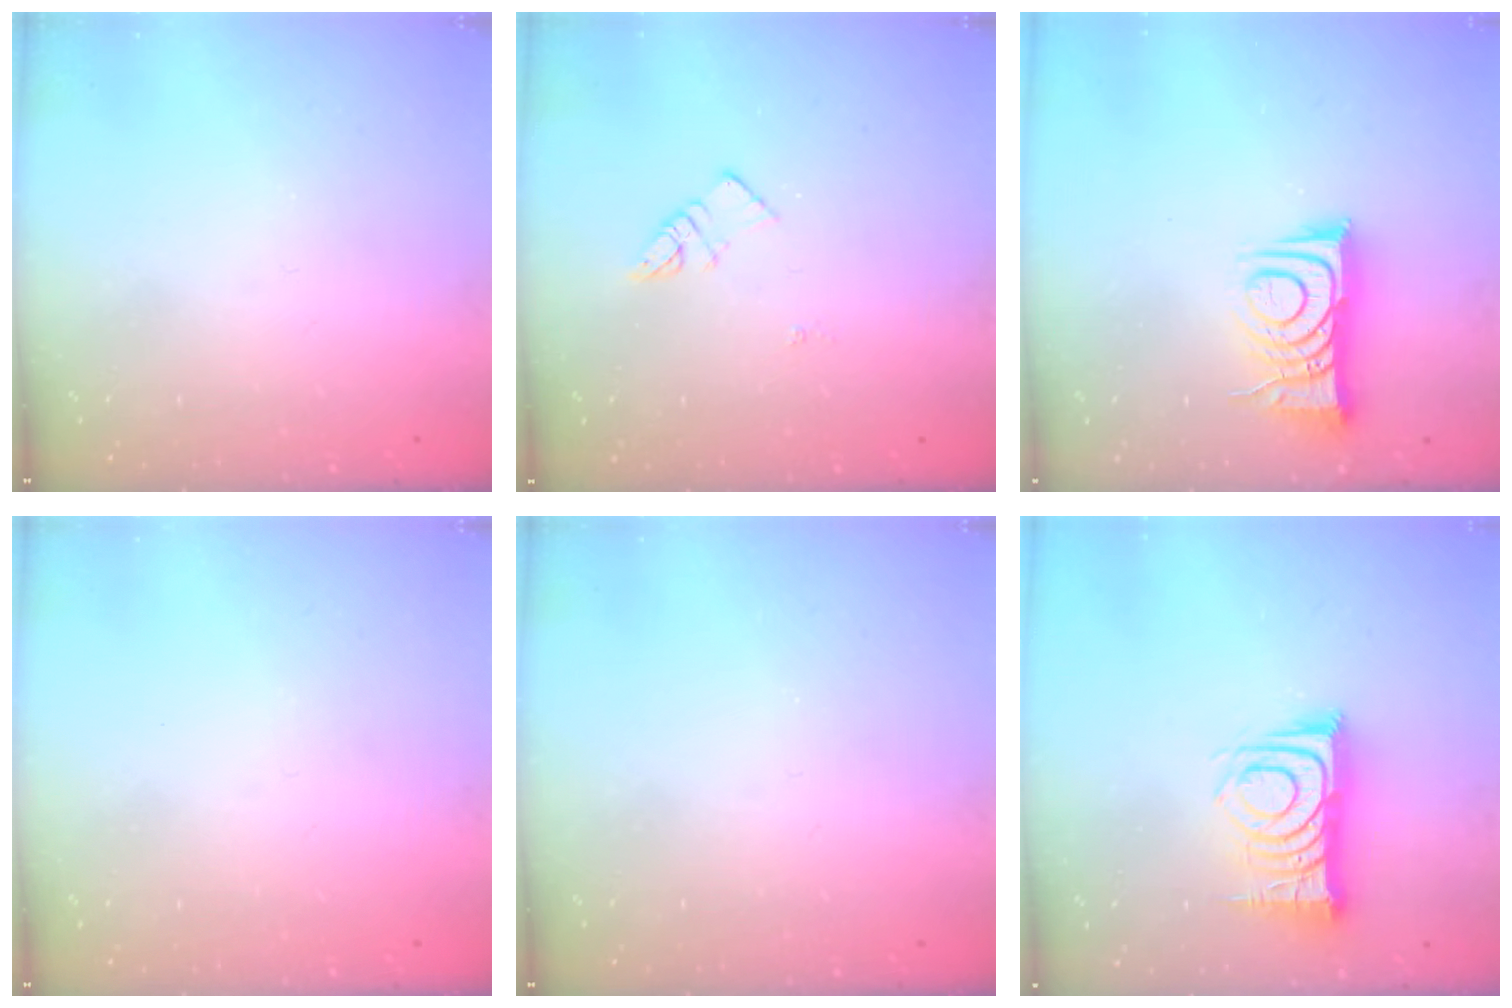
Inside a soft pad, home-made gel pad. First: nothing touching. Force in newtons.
{"total": 3.1, "press": 3.1, "slide": 0.3}
{"total": 9.8, "press": 9.8, "slide": 1.2}
{"total": 0.0}
{"total": 0.0}
{"total": 12.7, "press": 12.6, "slide": 0.9}